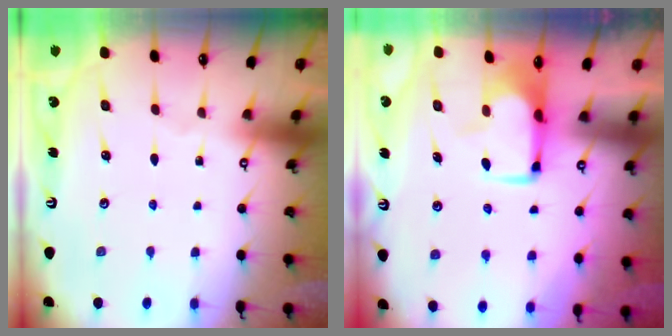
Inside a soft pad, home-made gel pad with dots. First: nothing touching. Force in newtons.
{"total": 1.7, "press": 1.6, "slide": 0.5}